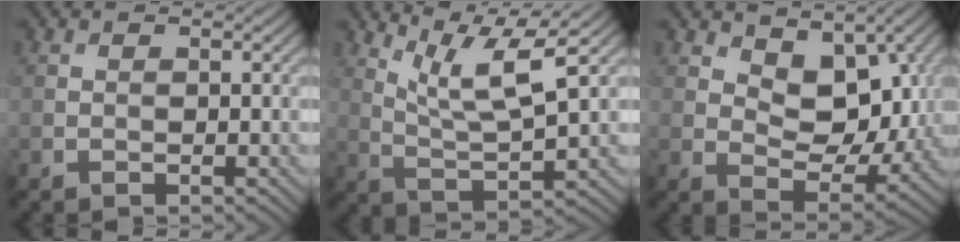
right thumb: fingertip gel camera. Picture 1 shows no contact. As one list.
[{"total": 8.5, "force": [5.1, 1.6, 6.6], "torque": [-0.138, 0.003, 0.103]}, {"total": 7.9, "force": [3.8, 4.6, 5.3], "torque": [-0.095, -0.014, 0.061]}]